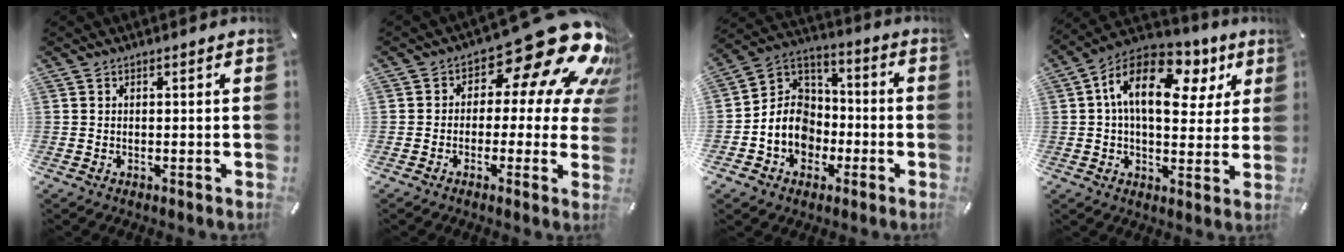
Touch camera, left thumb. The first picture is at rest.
{"total": 18.1, "force": [10.1, 8.0, 12.8], "torque": [-0.167, -0.079, 0.162]}
{"total": 11.7, "force": [-3.7, 10.2, 4.5], "torque": [-0.114, 0.010, -0.068]}
{"total": 17.3, "force": [6.4, 9.9, 12.7], "torque": [-0.215, -0.017, 0.108]}